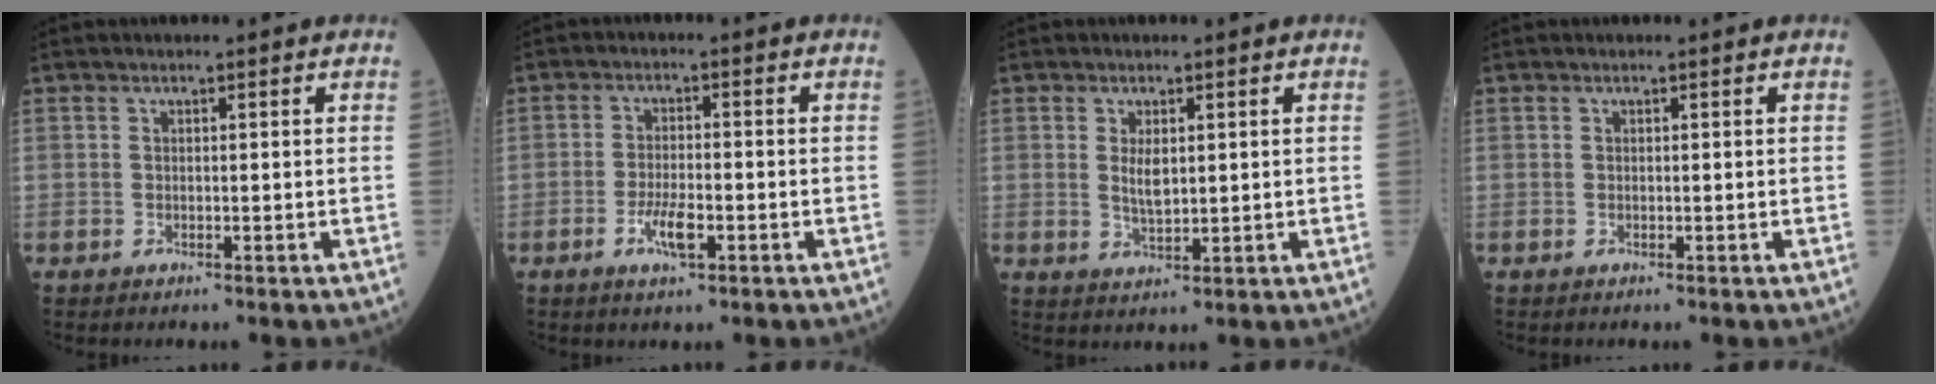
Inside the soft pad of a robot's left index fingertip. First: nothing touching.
{"total": 3.9, "force": [-1.7, 0.8, 3.4], "torque": [-0.064, -0.001, -0.031]}
{"total": 2.9, "force": [0.7, 1.0, 2.6], "torque": [-0.053, -0.006, 0.016]}
{"total": 0.0}